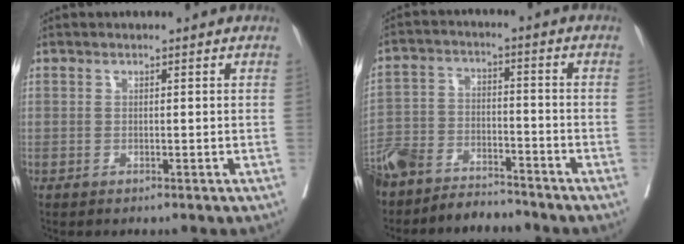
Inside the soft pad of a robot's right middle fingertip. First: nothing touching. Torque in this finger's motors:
{"motor_torque": [1.08, -1.06, 0.35, 0.21]}